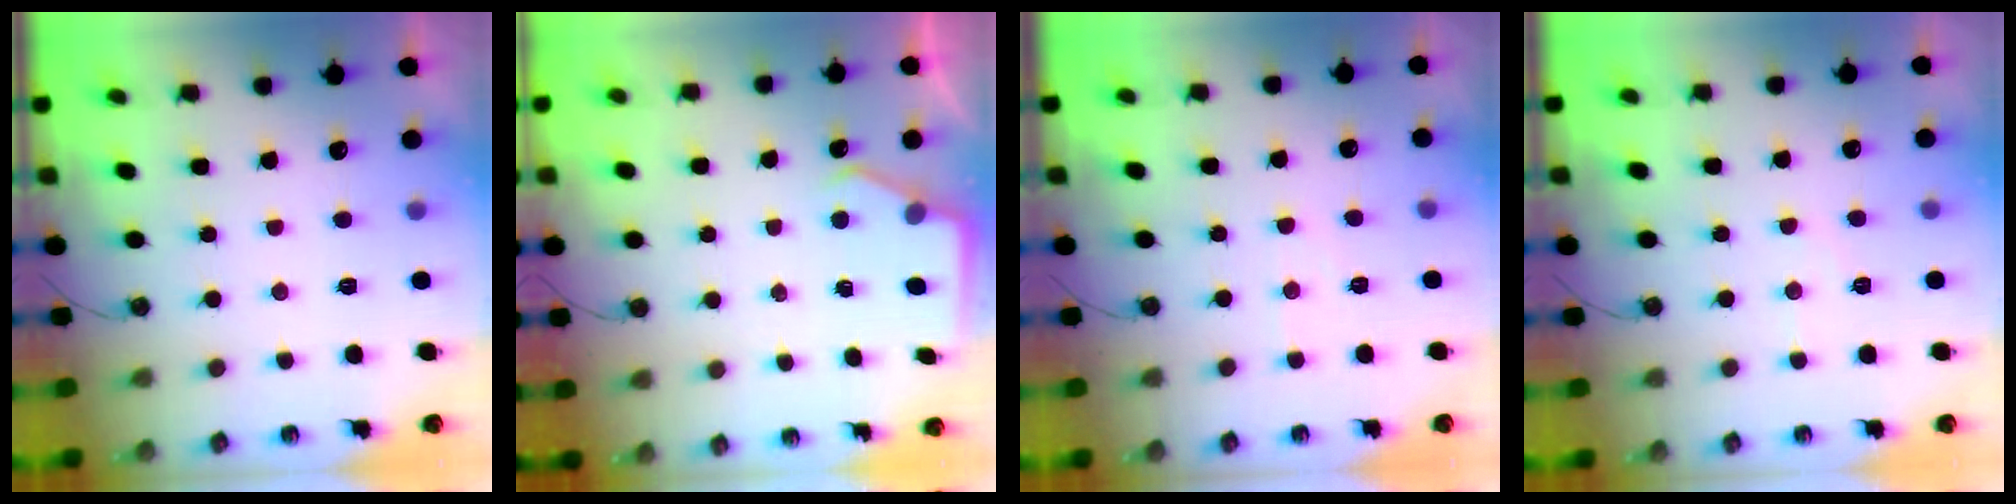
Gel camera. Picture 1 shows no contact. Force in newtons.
{"total": 2.8, "press": 2.8, "slide": 0.4}
{"total": 3.6, "press": 3.6, "slide": 0.5}
{"total": 6.4, "press": 6.3, "slide": 1.0}